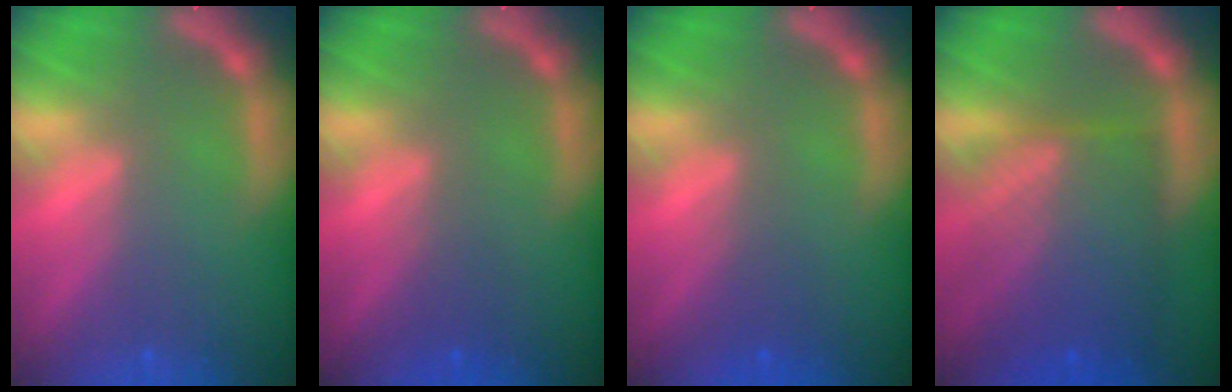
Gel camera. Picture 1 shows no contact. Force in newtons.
{"total": 1.4}
{"total": 1.5}
{"total": 9.6}